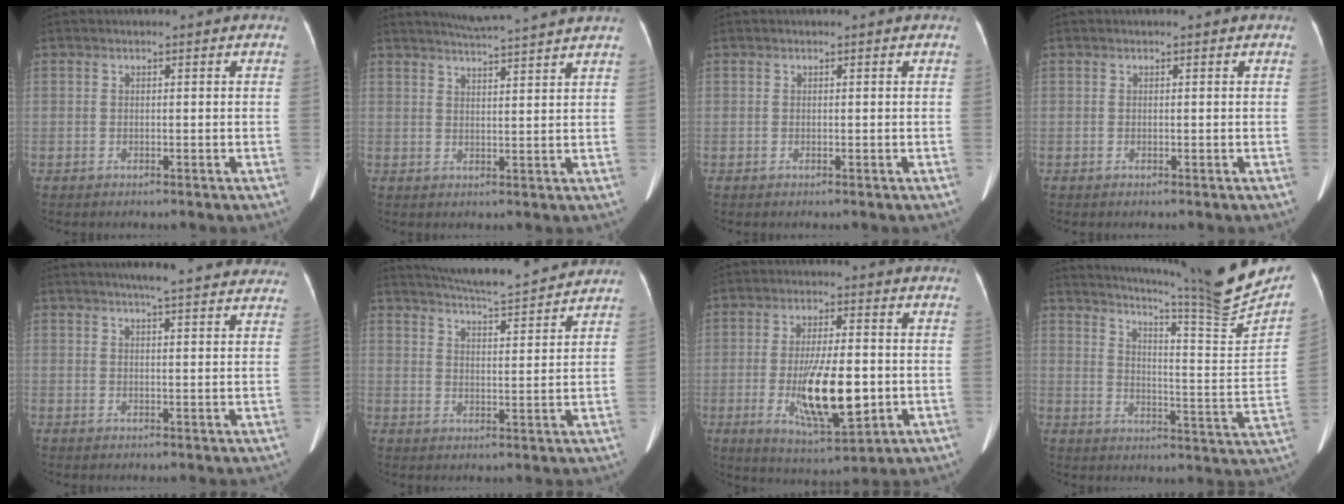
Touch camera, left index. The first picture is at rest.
{"total": 10.1, "force": [9.3, -1.1, 3.8], "torque": [-0.065, 0.013, 0.121]}
{"total": 0.0}
{"total": 0.0}
{"total": 15.4, "force": [13.7, 1.9, 6.8], "torque": [-0.080, 0.016, 0.158]}
{"total": 13.6, "force": [12.6, 0.7, 4.8], "torque": [-0.085, 0.007, 0.178]}
{"total": 12.2, "force": [-2.2, 3.0, 11.6], "torque": [-0.211, -0.022, -0.028]}
{"total": 20.5, "force": [18.4, -1.5, 9.0], "torque": [-0.149, -0.078, 0.242]}